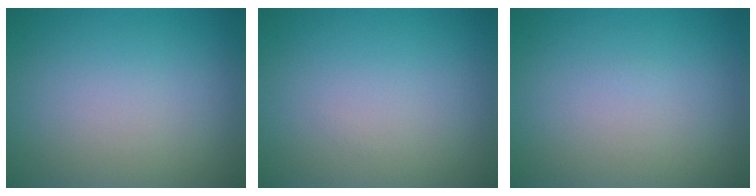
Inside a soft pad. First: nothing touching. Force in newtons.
{"total": 0.0}
{"total": 0.0}